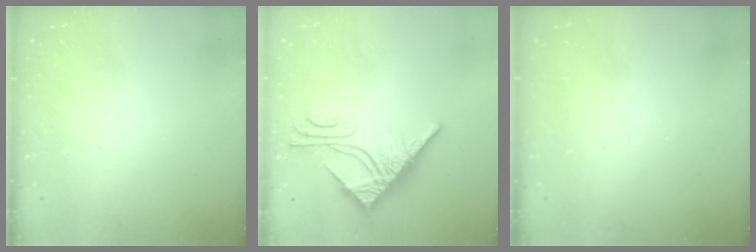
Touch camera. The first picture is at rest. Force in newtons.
{"total": 11.6, "press": 11.5, "slide": 1.0}
{"total": 0.0}